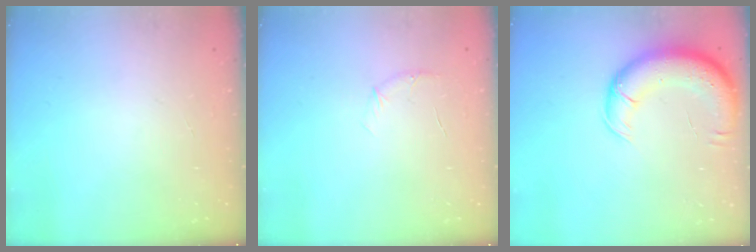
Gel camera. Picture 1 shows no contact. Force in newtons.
{"total": 5.2, "press": 5.0, "slide": 1.5}
{"total": 13.2, "press": 12.8, "slide": 3.3}